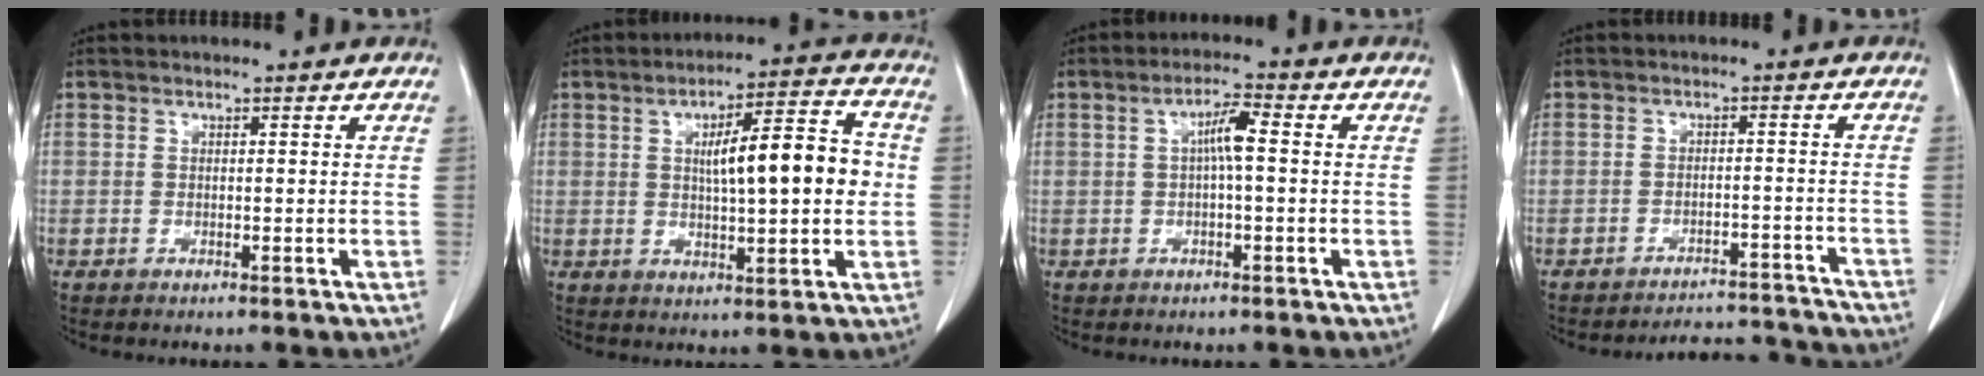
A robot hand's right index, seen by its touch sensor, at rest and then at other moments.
{"total": 12.0, "force": [1.0, 2.1, 11.8], "torque": [-0.177, 0.025, 0.016]}
{"total": 4.0, "force": [0.3, 0.4, 4.0], "torque": [-0.072, 0.010, 0.005]}
{"total": 10.0, "force": [-9.9, 1.7, -0.2], "torque": [0.014, 0.021, -0.116]}